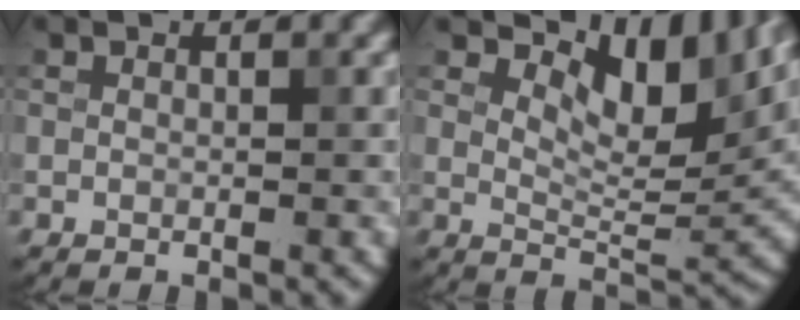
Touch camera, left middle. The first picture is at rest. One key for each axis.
{"total": 9.2, "fx": 5.5, "fy": 4.0, "fz": 6.2, "tx": -0.092, "ty": 0.001, "tz": 0.093}